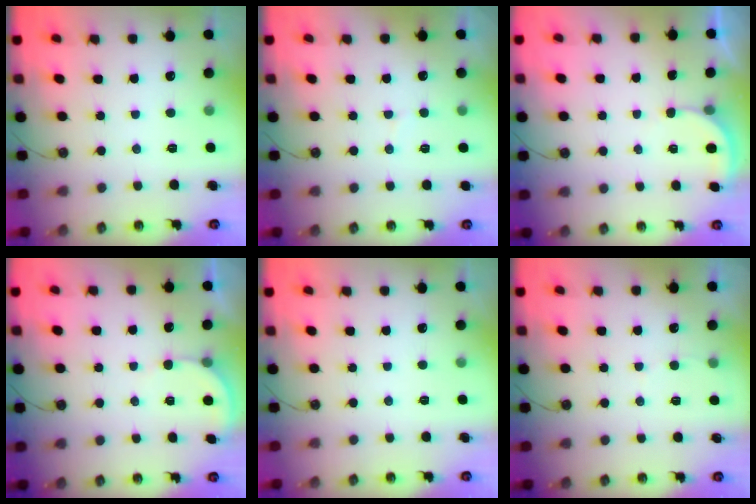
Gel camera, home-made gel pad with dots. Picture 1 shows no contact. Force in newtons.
{"total": 2.7, "press": 2.4, "slide": 1.2}
{"total": 2.3, "press": 2.3, "slide": 0.2}
{"total": 2.7, "press": 2.7, "slide": 0.1}
{"total": 0.0}
{"total": 2.3, "press": 2.3, "slide": 0.3}